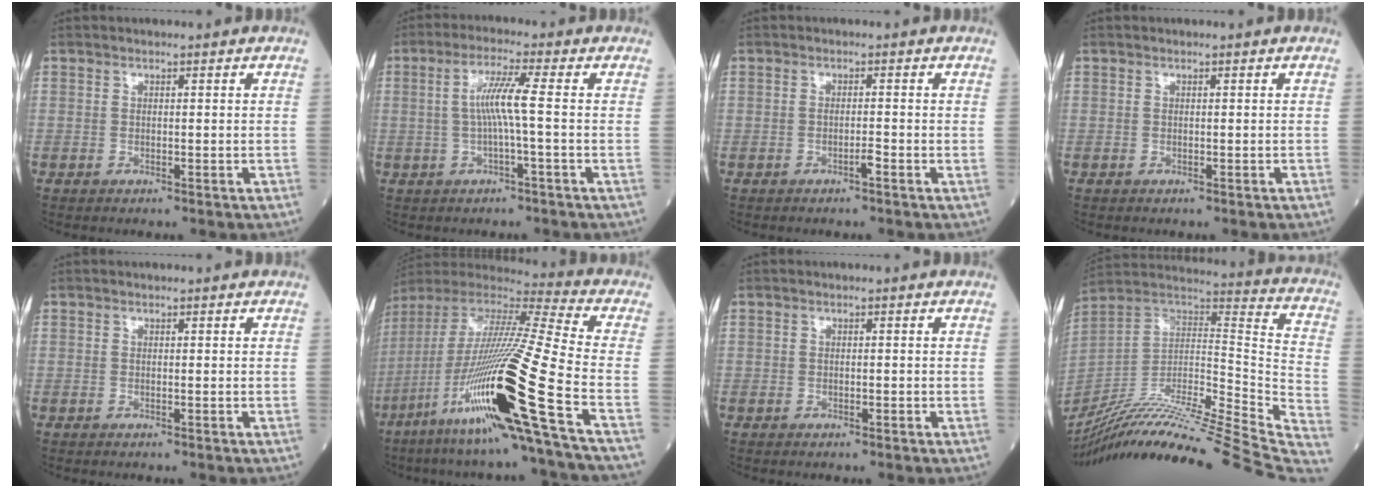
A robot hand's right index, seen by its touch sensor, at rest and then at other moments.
{"total": 5.4, "force": [-0.1, -0.7, 5.4], "torque": [-0.107, 0.009, -0.001]}
{"total": 1.2, "force": [-0.7, 0.0, 0.9], "torque": [-0.017, 0.001, -0.013]}
{"total": 0.0}
{"total": 0.0}
{"total": 24.7, "force": [-10.5, -0.8, 22.3], "torque": [-0.436, -0.050, -0.201]}
{"total": 0.6, "force": [-0.2, 0.3, 0.5], "torque": [-0.009, -0.001, -0.002]}
{"total": 40.1, "force": [-34.0, 0.2, 21.2], "torque": [-0.248, -0.066, -0.506]}